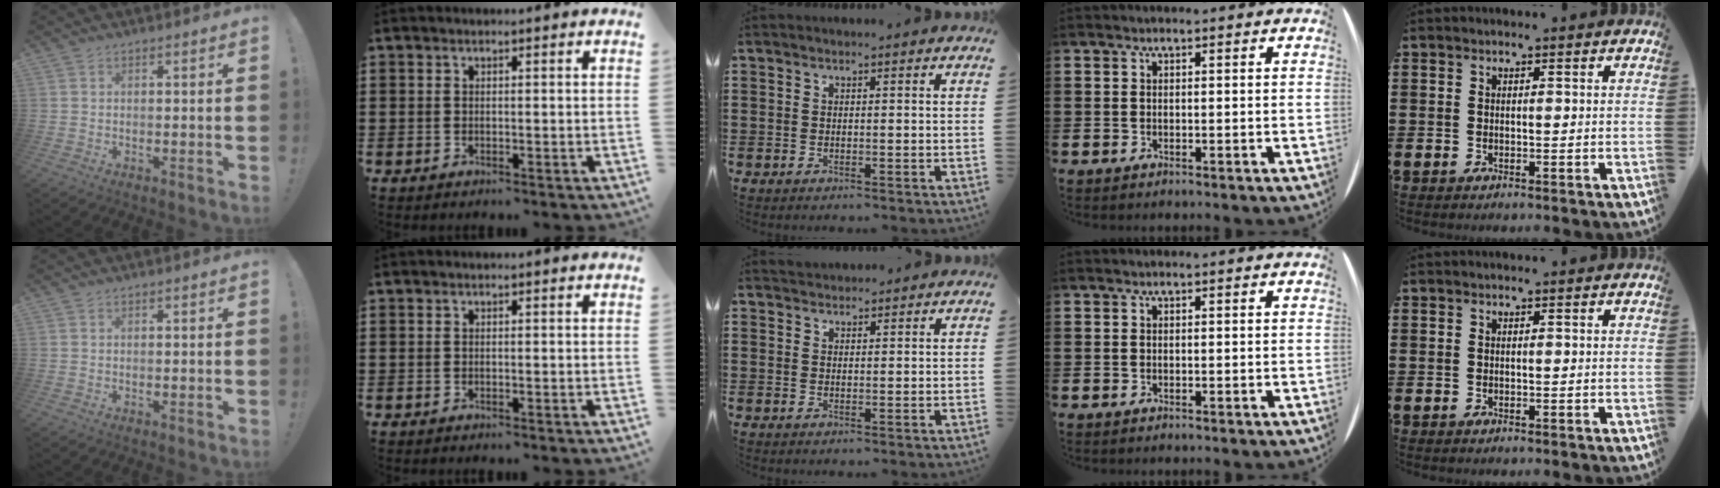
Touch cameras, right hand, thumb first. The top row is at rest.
{"middle": {"total": 1.4, "force": [1.4, 0.3, -0.2], "torque": [0.000, 0.001, 0.028]}}